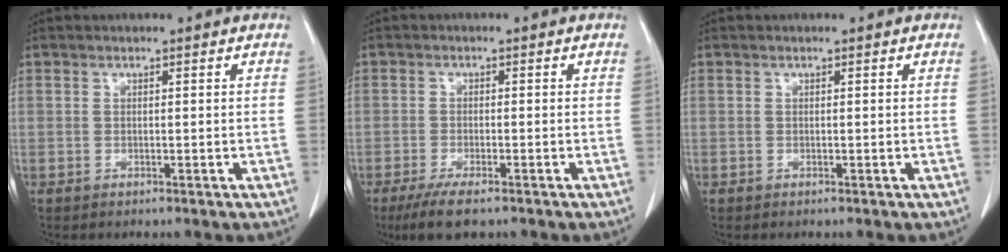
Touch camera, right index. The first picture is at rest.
{"total": 4.9, "force": [-3.4, 1.5, 3.2], "torque": [-0.062, -0.009, -0.058]}
{"total": 0.0}